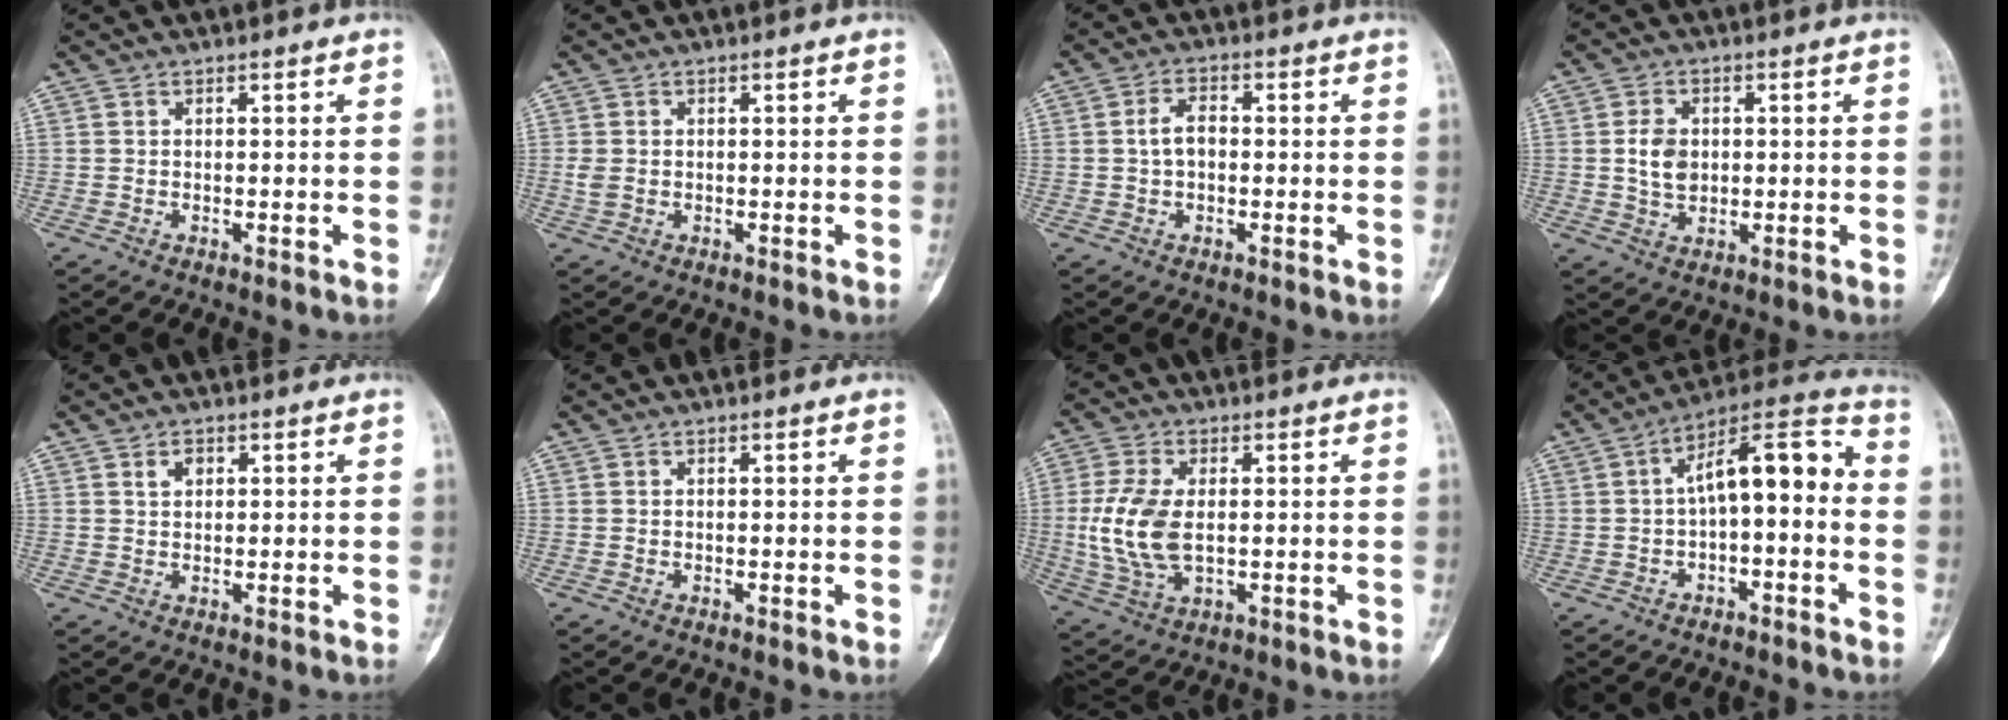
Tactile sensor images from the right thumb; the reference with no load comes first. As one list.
[{"total": 1.9, "force": [0.0, 1.4, 1.3], "torque": [-0.030, 0.003, 0.001]}, {"total": 4.0, "force": [0.0, 2.3, 3.2], "torque": [-0.059, 0.011, -0.003]}, {"total": 5.3, "force": [0.4, 3.9, 3.5], "torque": [-0.050, -0.004, 0.009]}, {"total": 2.0, "force": [0.9, 1.4, 1.1], "torque": [-0.013, -0.002, 0.015]}, {"total": 0.0}, {"total": 11.1, "force": [0.2, 6.2, 9.2], "torque": [-0.203, -0.005, 0.010]}, {"total": 12.6, "force": [-0.7, 6.0, 11.0], "torque": [-0.146, 0.055, -0.024]}]